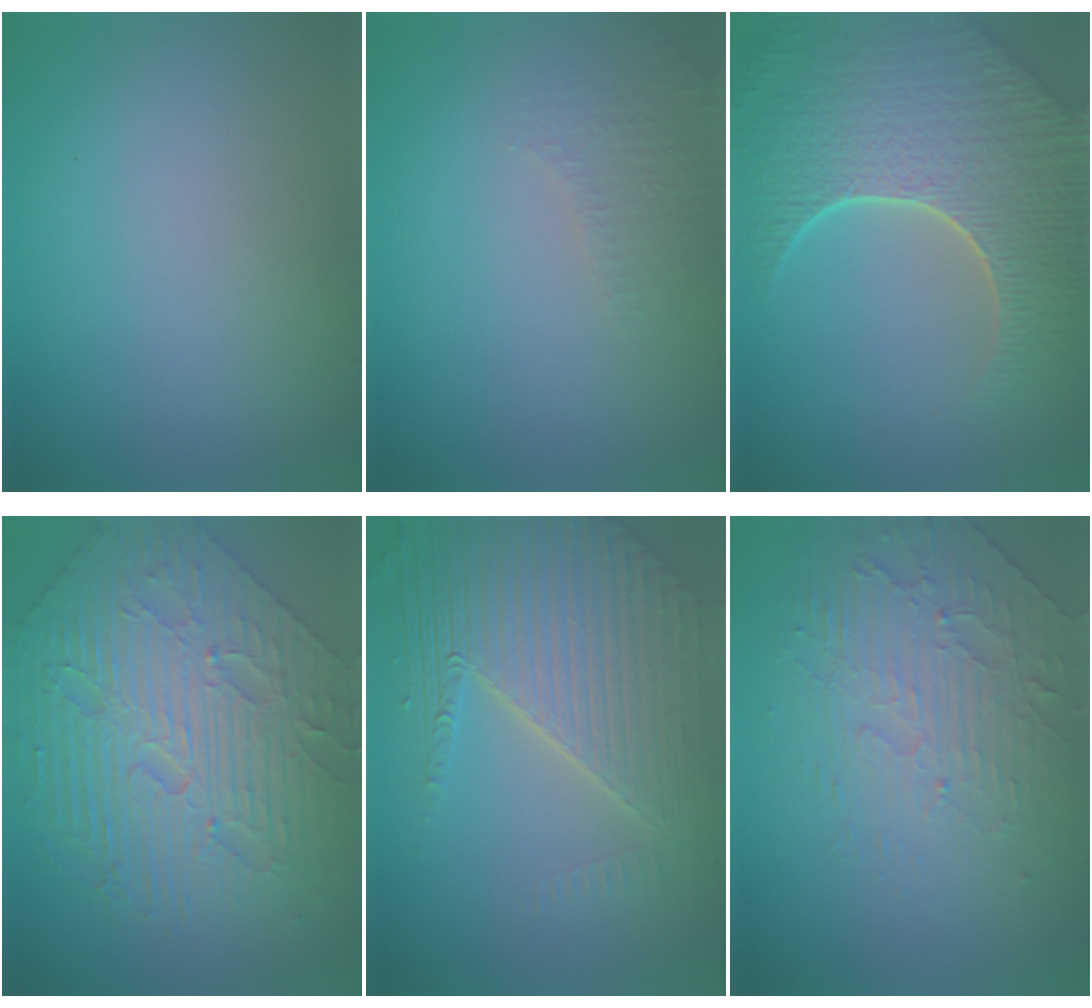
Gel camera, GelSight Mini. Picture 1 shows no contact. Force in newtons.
{"total": 1.6, "press": 1.6, "slide": 0.4}
{"total": 9.1, "press": 6.5, "slide": 6.4}
{"total": 8.3, "press": 6.7, "slide": 4.8}
{"total": 7.0, "press": 5.4, "slide": 4.4}
{"total": 4.6, "press": 3.2, "slide": 3.2}